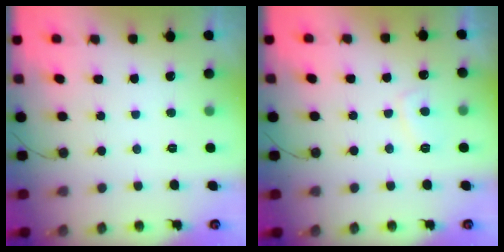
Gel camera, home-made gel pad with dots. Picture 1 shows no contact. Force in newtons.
{"total": 3.5, "press": 3.4, "slide": 0.7}